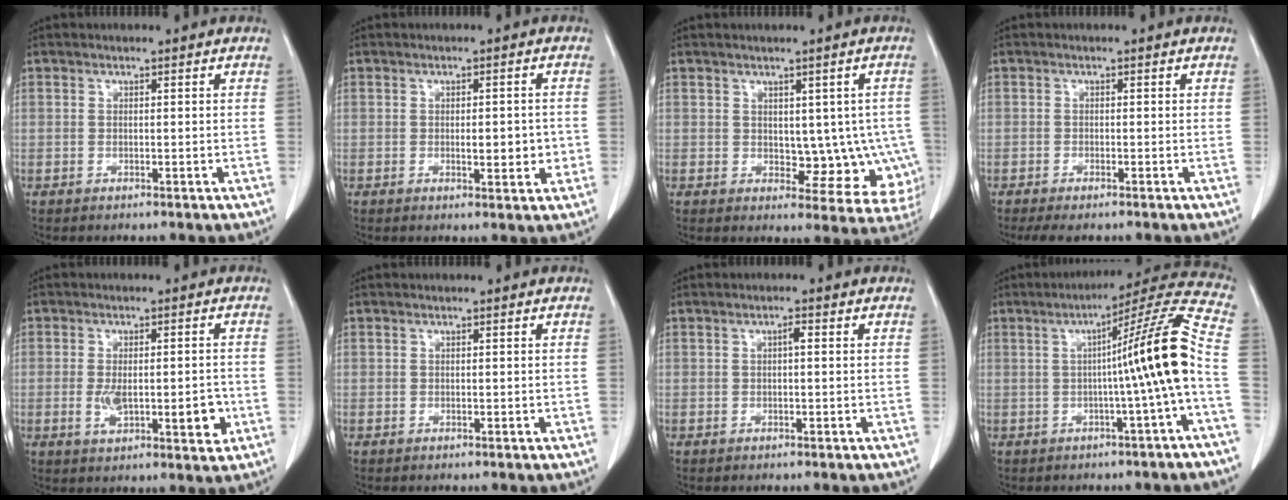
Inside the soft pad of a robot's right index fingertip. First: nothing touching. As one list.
[{"total": 4.0, "force": [-0.6, 1.4, 3.7], "torque": [-0.051, -0.002, -0.005]}, {"total": 8.6, "force": [-0.6, 5.4, 6.7], "torque": [-0.051, 0.010, 0.006]}, {"total": 3.2, "force": [-2.6, 0.5, 1.8], "torque": [-0.025, -0.007, -0.040]}, {"total": 8.0, "force": [-1.6, 2.8, 7.3], "torque": [-0.112, -0.003, -0.018]}, {"total": 0.0}, {"total": 1.1, "force": [0.1, 0.2, 1.0], "torque": [-0.018, 0.003, 0.002]}, {"total": 13.0, "force": [-1.3, -2.1, 12.8], "torque": [-0.167, 0.021, -0.023]}]